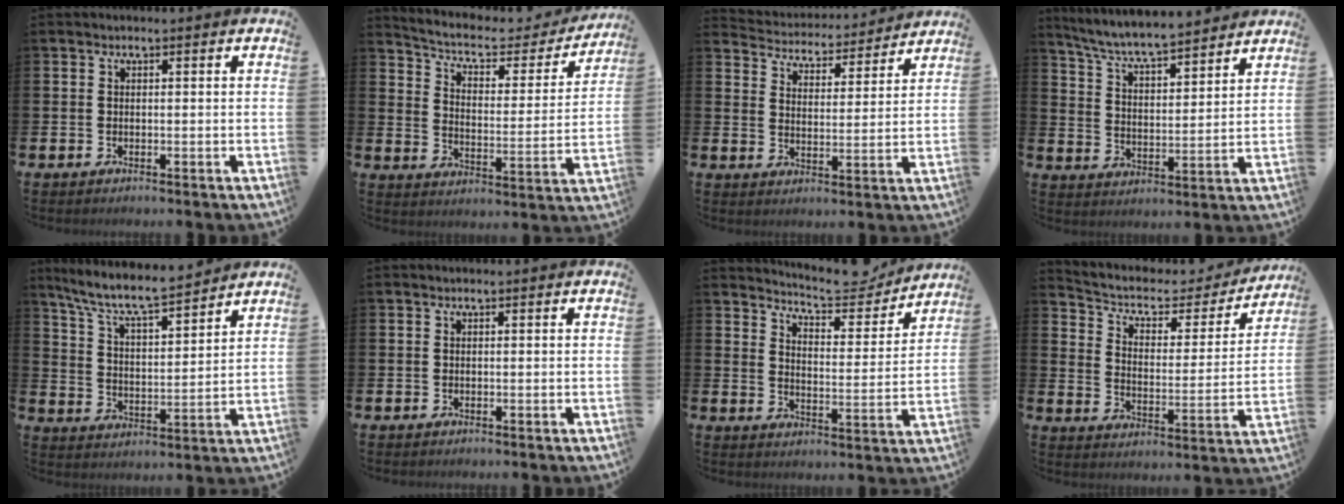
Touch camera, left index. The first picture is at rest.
{"total": 6.2, "force": [5.2, 2.4, 2.3], "torque": [-0.072, -0.038, 0.082]}
{"total": 4.6, "force": [4.4, 1.0, -0.1], "torque": [-0.022, -0.042, 0.073]}
{"total": 6.6, "force": [6.3, 0.5, 1.9], "torque": [-0.070, -0.045, 0.108]}
{"total": 8.3, "force": [7.7, 0.8, 3.1], "torque": [-0.096, -0.049, 0.135]}
{"total": 0.0}
{"total": 6.6, "force": [6.4, 1.0, 1.3], "torque": [-0.040, -0.049, 0.109]}
{"total": 5.6, "force": [4.6, 2.6, 1.7], "torque": [-0.060, -0.036, 0.071]}